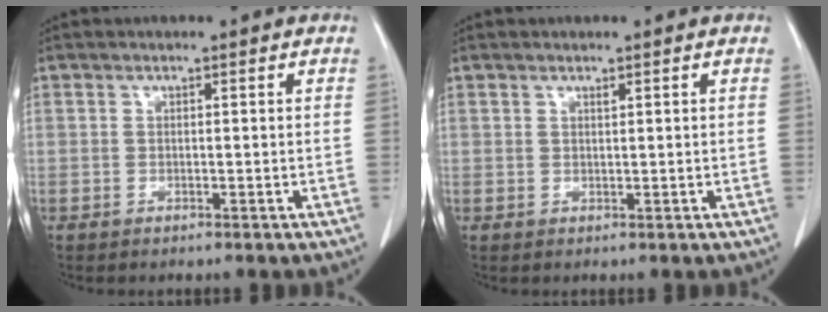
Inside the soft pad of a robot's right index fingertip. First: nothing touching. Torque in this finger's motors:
{"motor_torque": [0.00, 0.00, -0.07, 0.00]}